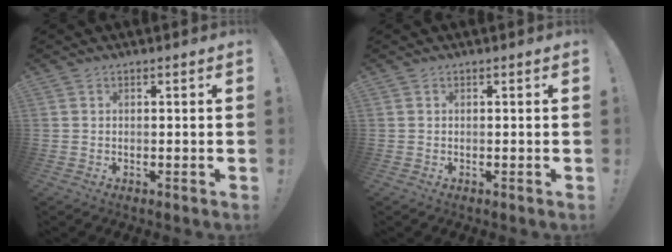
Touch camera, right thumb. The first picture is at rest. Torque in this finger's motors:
{"motor_torque": [0.00, 0.00, 0.02, -0.02, 0.00]}